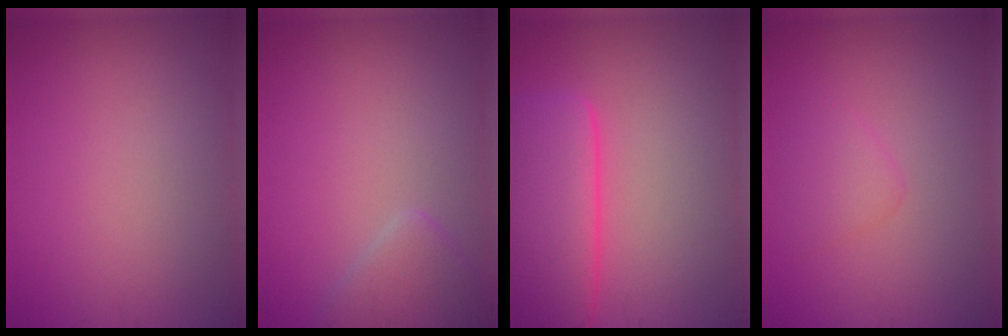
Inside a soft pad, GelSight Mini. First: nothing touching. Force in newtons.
{"total": 2.4, "press": 2.4, "slide": 0.2}
{"total": 8.5, "press": 8.5, "slide": 0.7}
{"total": 1.8, "press": 1.8, "slide": 0.1}